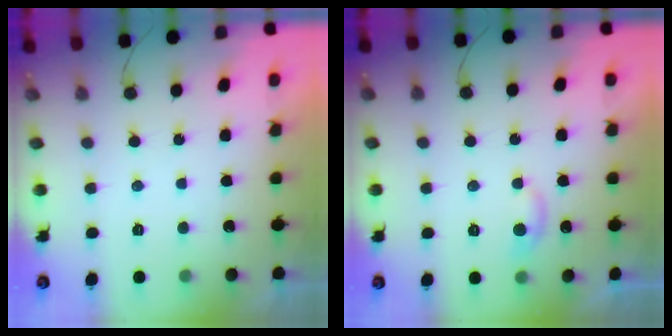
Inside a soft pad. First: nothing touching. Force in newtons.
{"total": 5.9, "press": 5.9, "slide": 0.6}